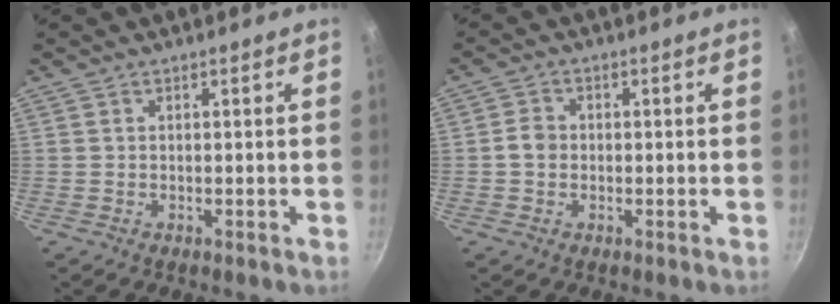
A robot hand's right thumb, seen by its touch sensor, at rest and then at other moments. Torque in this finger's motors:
{"motor_torque": [0.09, 0.54, 0.62, -0.50, 0.02]}